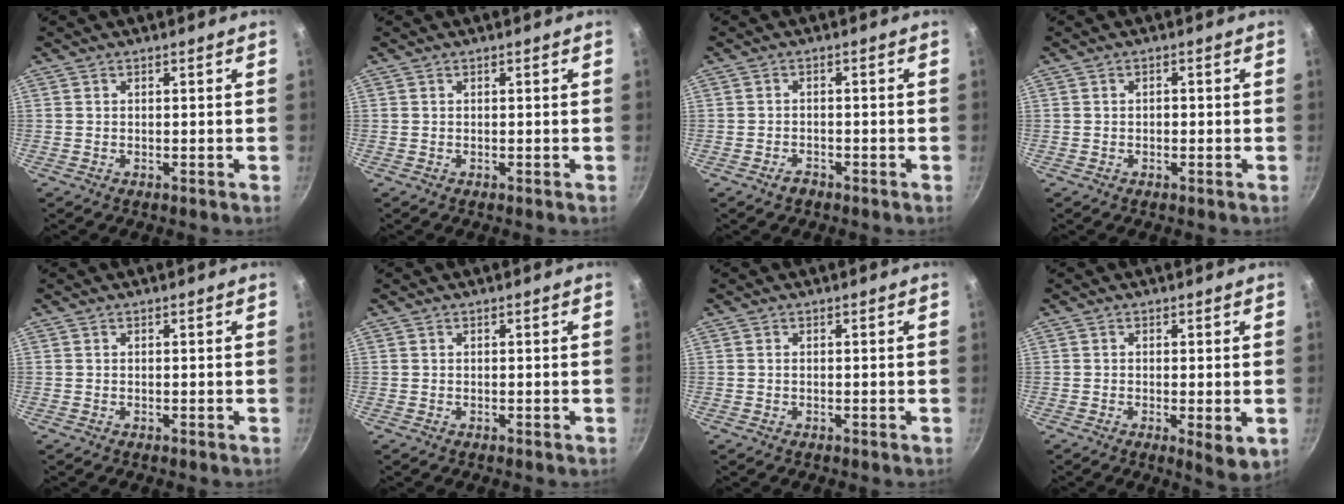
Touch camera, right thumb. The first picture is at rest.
{"total": 0.0}
{"total": 1.9, "force": [-1.4, 1.0, 0.8], "torque": [-0.015, 0.008, -0.024]}
{"total": 1.0, "force": [-0.2, 0.7, 0.7], "torque": [-0.004, 0.002, -0.004]}
{"total": 0.0}
{"total": 0.0}
{"total": 0.0}
{"total": 4.5, "force": [-0.9, 1.2, 4.2], "torque": [-0.066, -0.014, -0.015]}